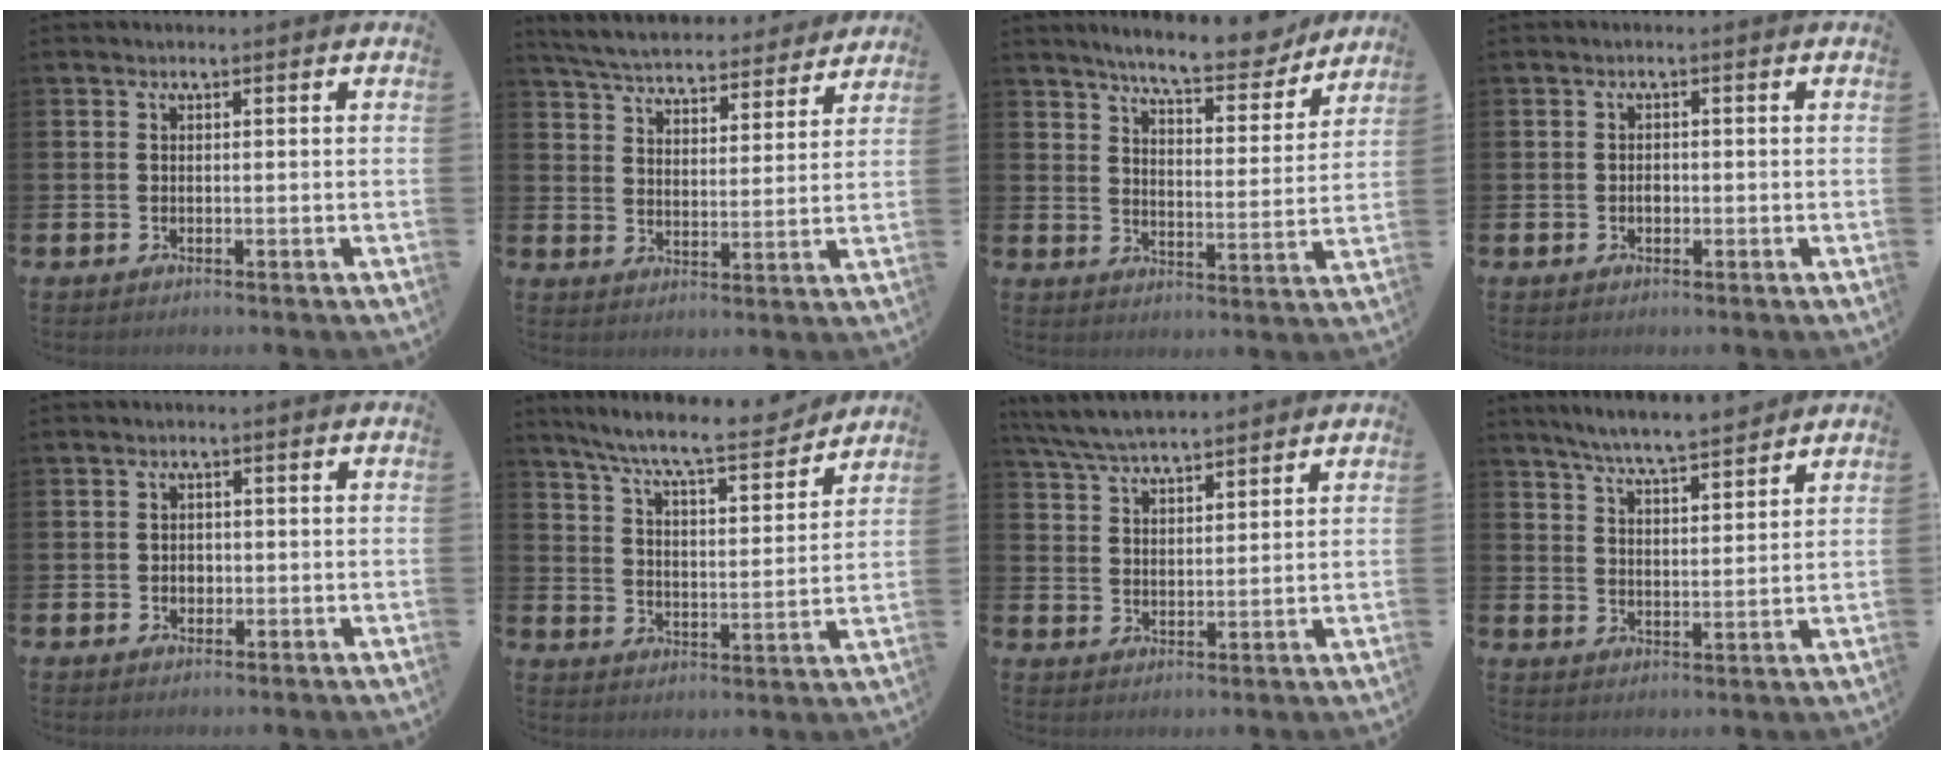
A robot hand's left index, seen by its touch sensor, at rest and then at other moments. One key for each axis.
{"total": 5.8, "fx": 5.7, "fy": 1.0, "fz": 1.0, "tx": -0.050, "ty": -0.038, "tz": 0.099}
{"total": 7.9, "fx": 7.5, "fy": 1.1, "fz": 2.5, "tx": -0.064, "ty": -0.045, "tz": 0.129}
{"total": 1.1, "fx": -0.3, "fy": 0.7, "fz": 0.7, "tx": -0.005, "ty": 0.000, "tz": -0.009}
{"total": 1.4, "fx": -0.3, "fy": 1.2, "fz": 0.7, "tx": -0.006, "ty": 0.004, "tz": -0.009}
{"total": 8.4, "fx": 7.7, "fy": 0.6, "fz": 3.3, "tx": -0.090, "ty": -0.054, "tz": 0.131}
{"total": 6.1, "fx": 5.9, "fy": 0.9, "fz": 1.5, "tx": -0.054, "ty": -0.021, "tz": 0.109}
{"total": 6.1, "fx": 5.9, "fy": -0.1, "fz": 1.4, "tx": -0.051, "ty": -0.031, "tz": 0.105}